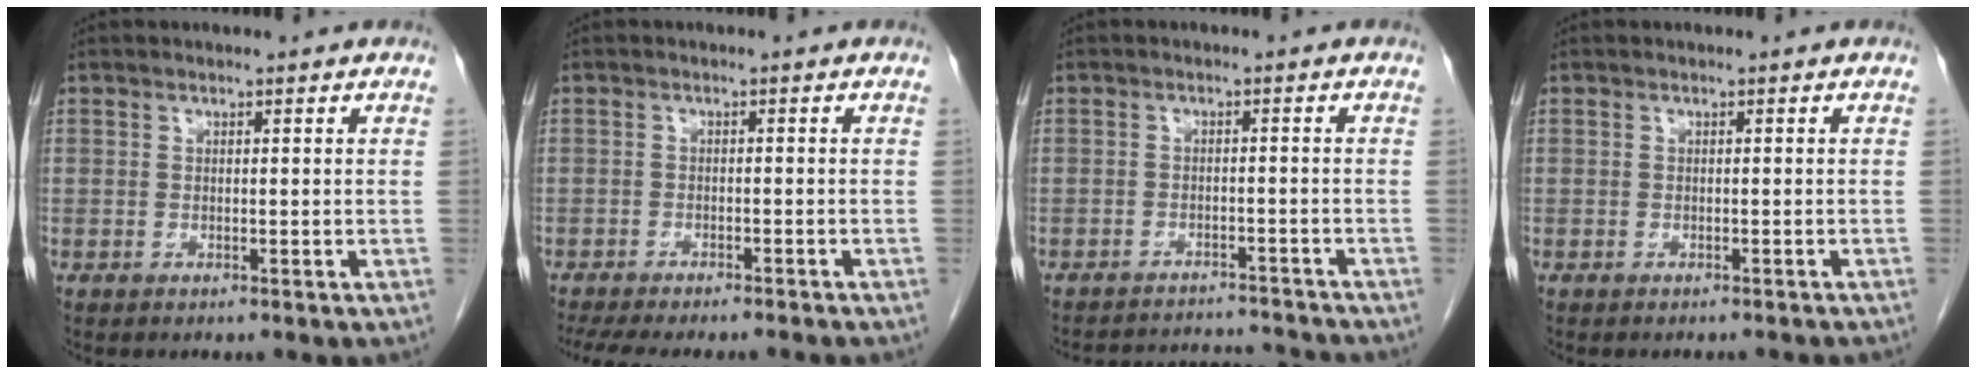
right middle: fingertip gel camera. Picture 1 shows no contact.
{"total": 13.0, "force": [-11.4, 1.6, 6.1], "torque": [-0.094, -0.021, -0.154]}
{"total": 9.0, "force": [-9.0, 0.4, 0.7], "torque": [-0.011, 0.011, -0.121]}
{"total": 3.6, "force": [-3.5, 0.4, 0.9], "torque": [-0.017, -0.013, -0.040]}